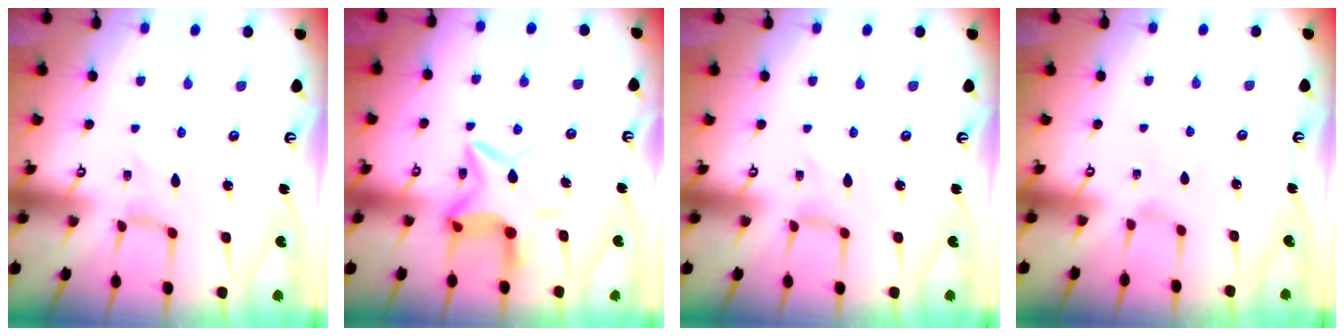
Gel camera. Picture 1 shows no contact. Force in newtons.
{"total": 9.6, "press": 9.5, "slide": 0.9}
{"total": 0.0}
{"total": 0.6, "press": 0.5, "slide": 0.2}